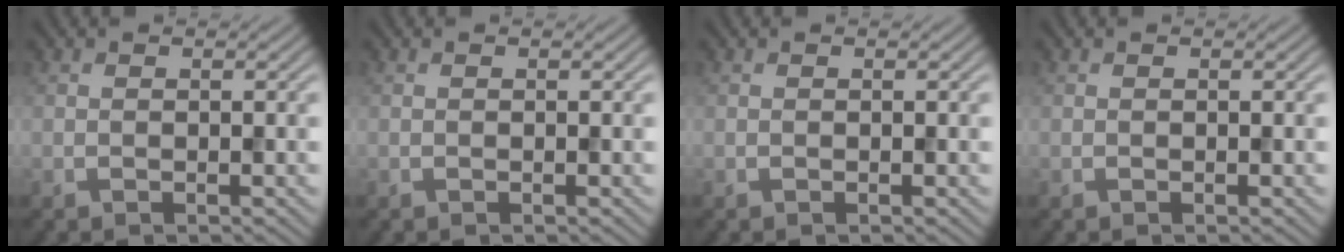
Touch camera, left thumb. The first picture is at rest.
{"total": 0.0}
{"total": 0.0}
{"total": 0.0}